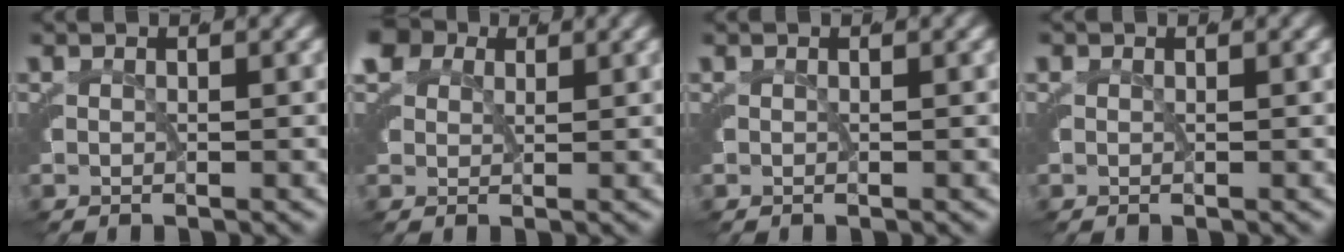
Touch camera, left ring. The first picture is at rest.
{"total": 4.3, "force": [2.3, 3.1, 1.8], "torque": [-0.058, -0.006, 0.037]}
{"total": 0.0}
{"total": 0.5, "force": [0.2, 0.5, 0.1], "torque": [-0.008, -0.008, 0.007]}